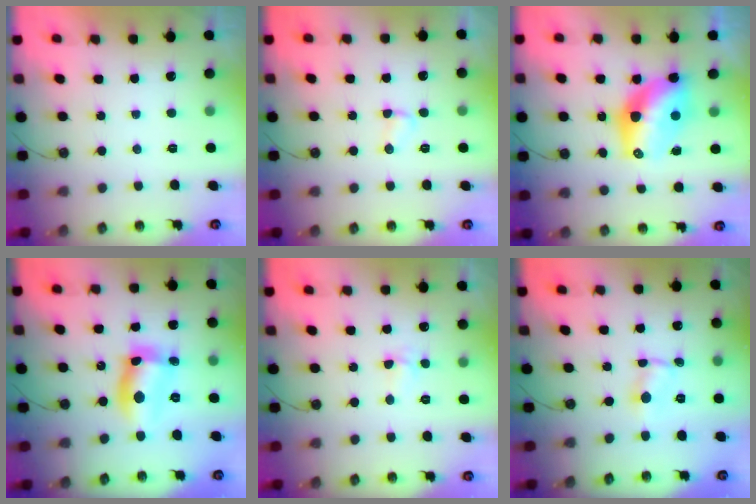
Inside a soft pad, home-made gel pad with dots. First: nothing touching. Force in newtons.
{"total": 2.4, "press": 2.4, "slide": 0.3}
{"total": 10.6, "press": 10.6, "slide": 0.7}
{"total": 12.1, "press": 11.7, "slide": 3.1}
{"total": 3.6, "press": 3.6, "slide": 0.4}
{"total": 0.9, "press": 0.9, "slide": 0.1}